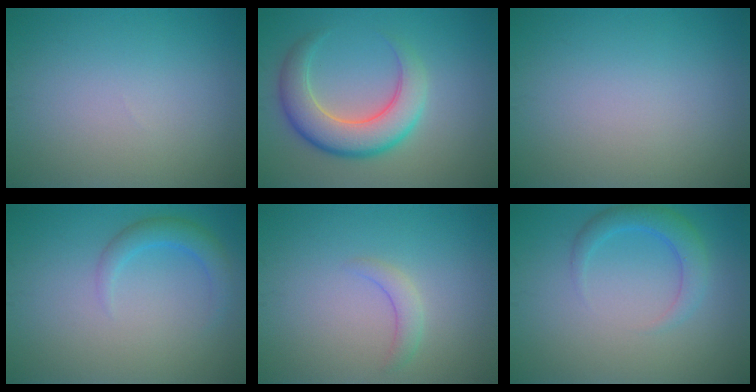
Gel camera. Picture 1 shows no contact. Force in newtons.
{"total": 6.2, "press": 6.2, "slide": 0.5}
{"total": 0.0}
{"total": 2.4, "press": 2.4, "slide": 0.1}
{"total": 1.5, "press": 1.5, "slide": 0.3}
{"total": 2.8, "press": 2.8, "slide": 0.2}